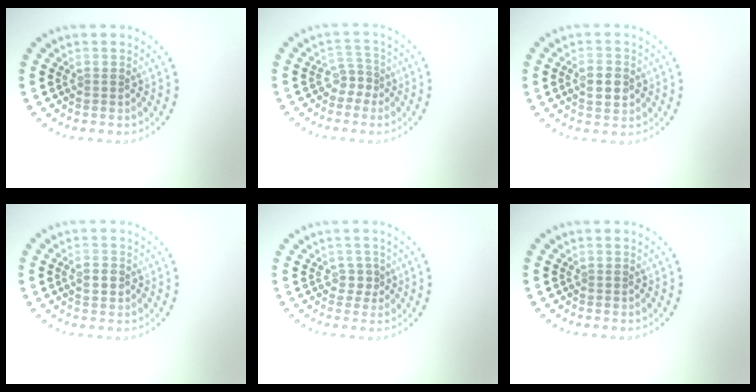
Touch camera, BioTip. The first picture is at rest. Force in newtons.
{"total": 1.8, "press": 1.3, "slide": 1.3}
{"total": 2.6, "press": 2.6, "slide": 0.2}
{"total": 1.5, "press": 1.5, "slide": 0.0}
{"total": 1.3, "press": 1.0, "slide": 0.9}
{"total": 0.0}